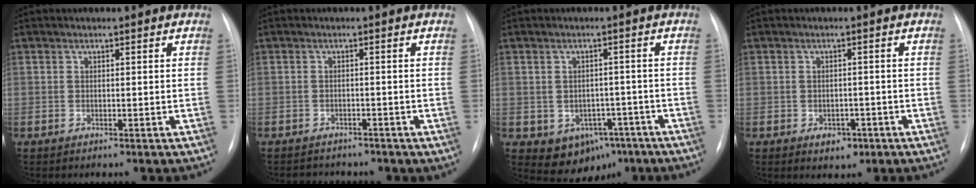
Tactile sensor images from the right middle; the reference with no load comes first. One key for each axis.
{"total": 4.0, "fx": -3.4, "fy": 2.1, "fz": 0.5, "tx": -0.006, "ty": 0.004, "tz": -0.043}
{"total": 7.2, "fx": -3.6, "fy": 5.3, "fz": 3.2, "tx": -0.044, "ty": 0.016, "tz": -0.038}
{"total": 2.8, "fx": -1.5, "fy": 1.9, "fz": 1.5, "tx": -0.015, "ty": 0.004, "tz": -0.011}